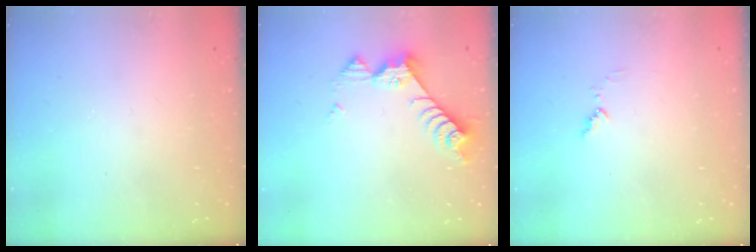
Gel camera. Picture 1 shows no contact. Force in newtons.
{"total": 8.6, "press": 8.5, "slide": 0.8}
{"total": 4.9, "press": 4.9, "slide": 0.3}